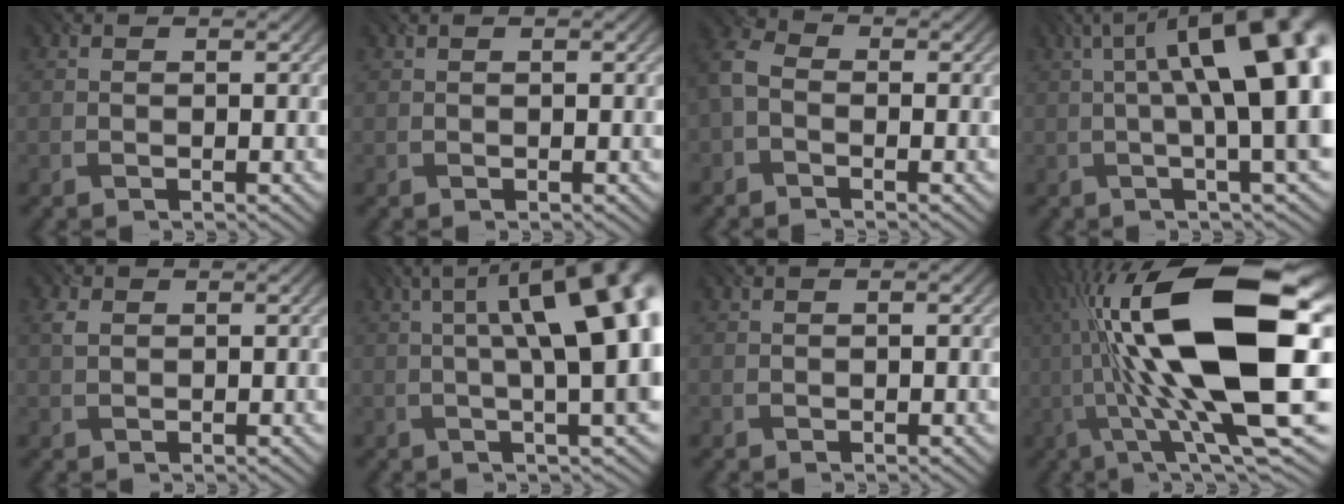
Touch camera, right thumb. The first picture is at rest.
{"total": 0.0}
{"total": 3.7, "force": [-1.3, 2.5, 2.4], "torque": [-0.069, 0.003, -0.042]}
{"total": 17.1, "force": [2.2, 5.1, 16.1], "torque": [-0.199, 0.037, 0.036]}
{"total": 1.5, "force": [0.6, 0.9, 1.0], "torque": [-0.029, 0.004, 0.013]}
{"total": 15.5, "force": [2.2, 4.7, 14.6], "torque": [-0.174, 0.035, 0.028]}
{"total": 0.0}
{"total": 21.7, "force": [2.9, 6.5, 20.5], "torque": [-0.378, 0.008, 0.061]}